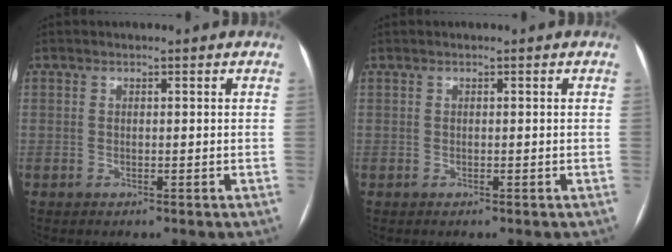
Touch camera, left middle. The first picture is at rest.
{"total": 0.0}